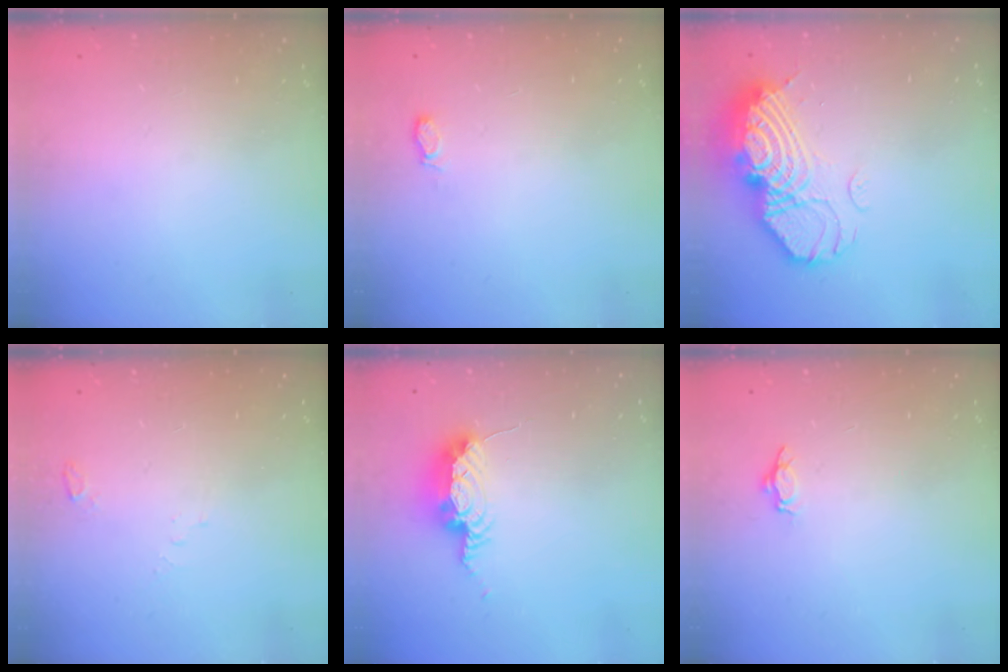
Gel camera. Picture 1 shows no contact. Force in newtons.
{"total": 5.0, "press": 4.9, "slide": 1.0}
{"total": 18.3, "press": 18.2, "slide": 1.2}
{"total": 3.0, "press": 2.1, "slide": 2.1}
{"total": 8.7, "press": 8.7, "slide": 0.7}
{"total": 4.0, "press": 4.0, "slide": 0.6}